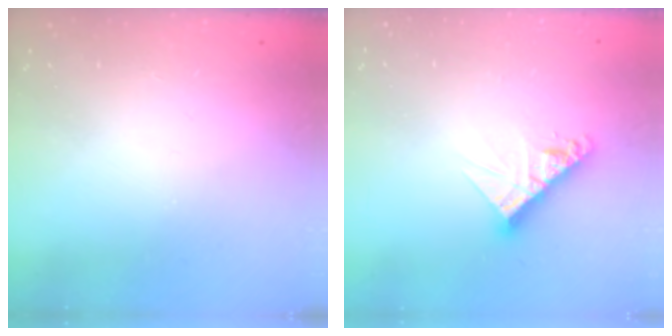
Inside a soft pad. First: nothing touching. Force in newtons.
{"total": 9.7, "press": 9.7, "slide": 0.8}